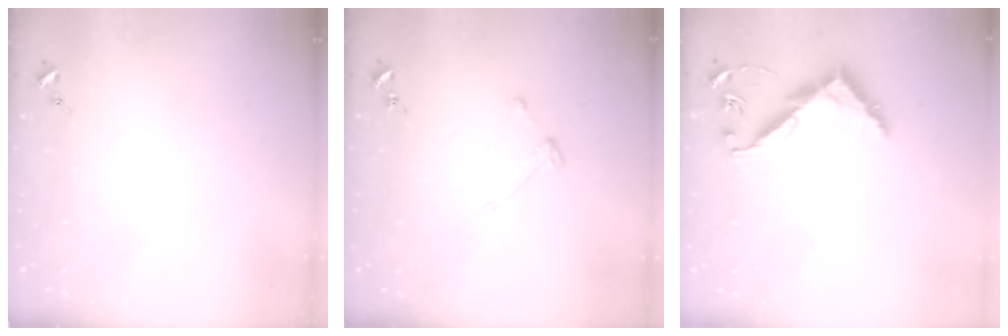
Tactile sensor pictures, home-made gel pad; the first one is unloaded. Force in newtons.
{"total": 3.0, "press": 3.0, "slide": 0.4}
{"total": 7.5, "press": 7.5, "slide": 0.5}